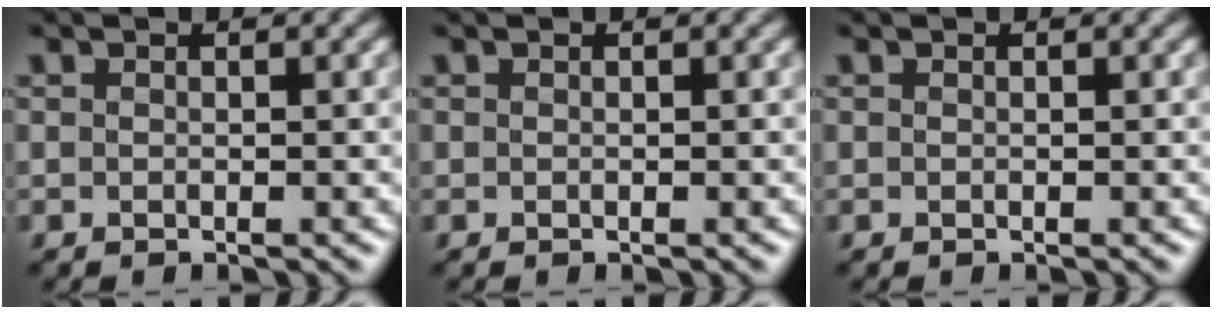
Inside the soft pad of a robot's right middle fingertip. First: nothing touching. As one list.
[{"total": 0.0}, {"total": 0.0}]